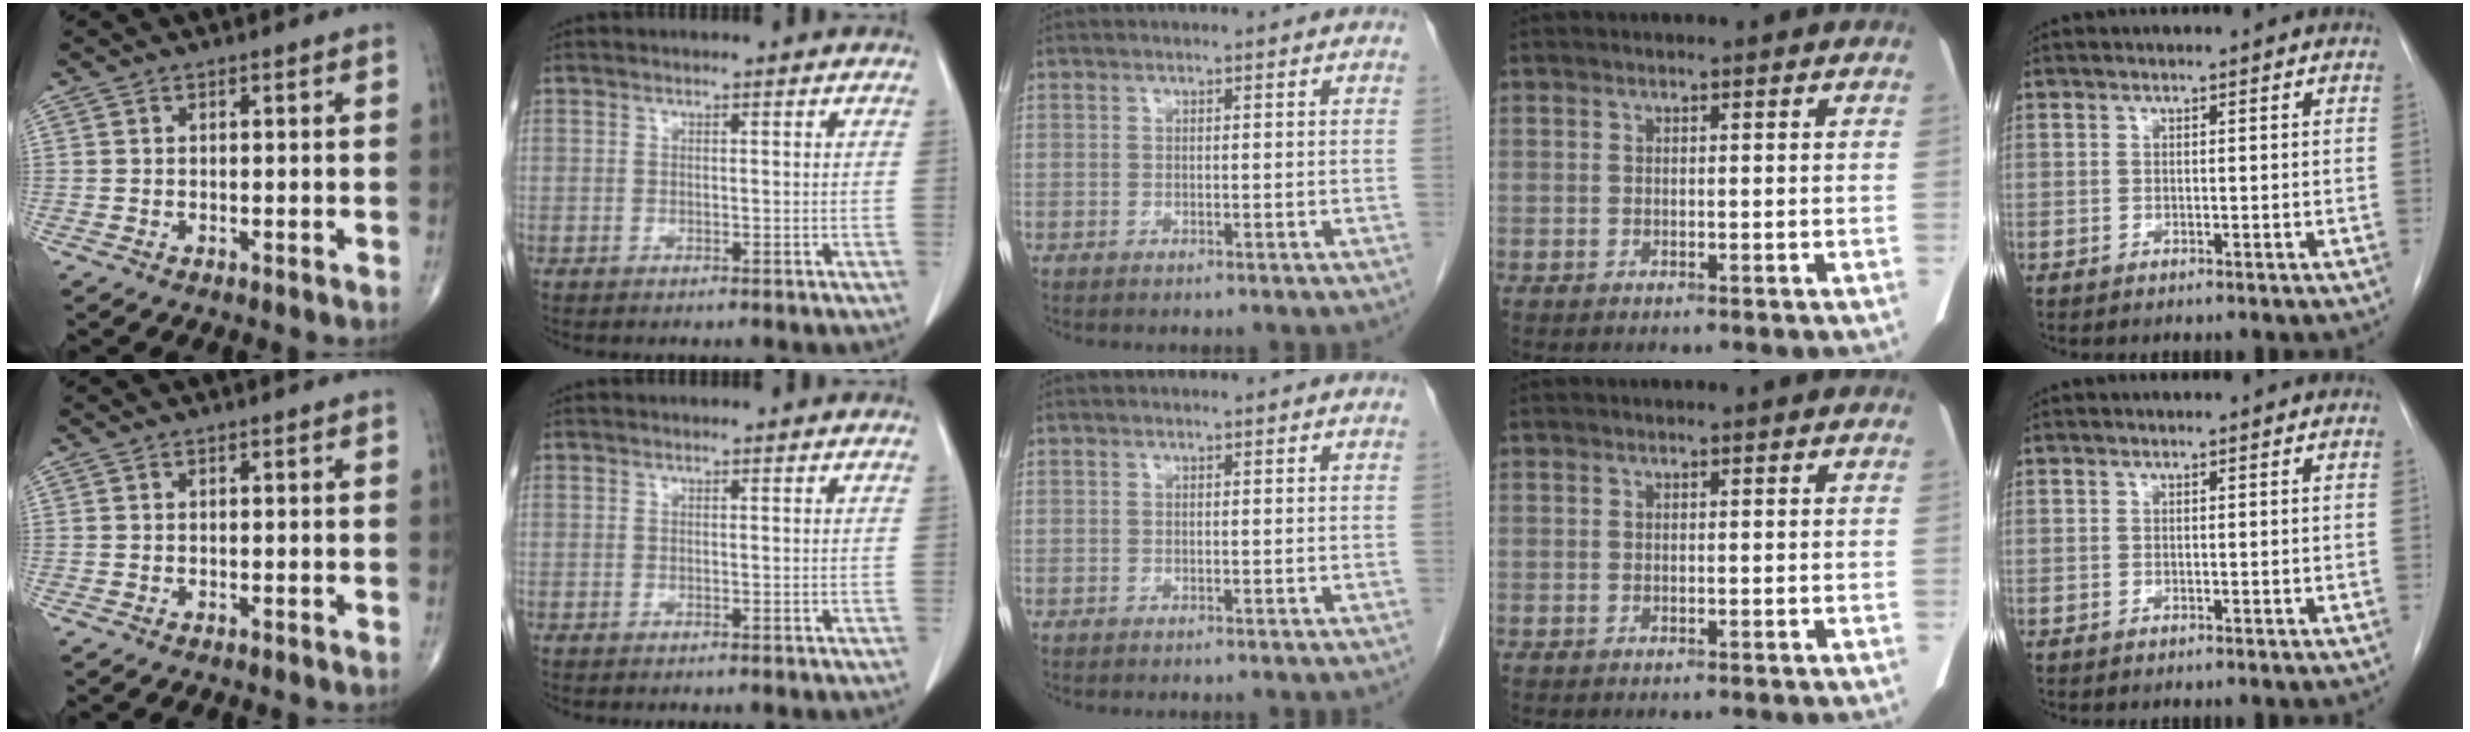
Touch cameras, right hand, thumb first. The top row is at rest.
{}